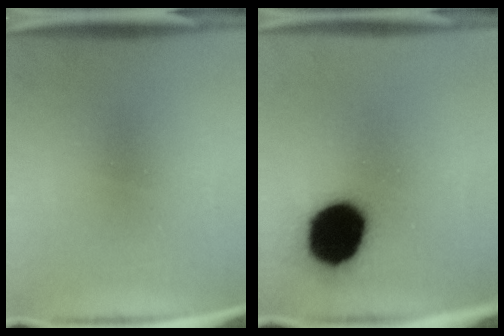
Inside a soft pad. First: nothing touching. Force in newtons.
{"total": 18.4}